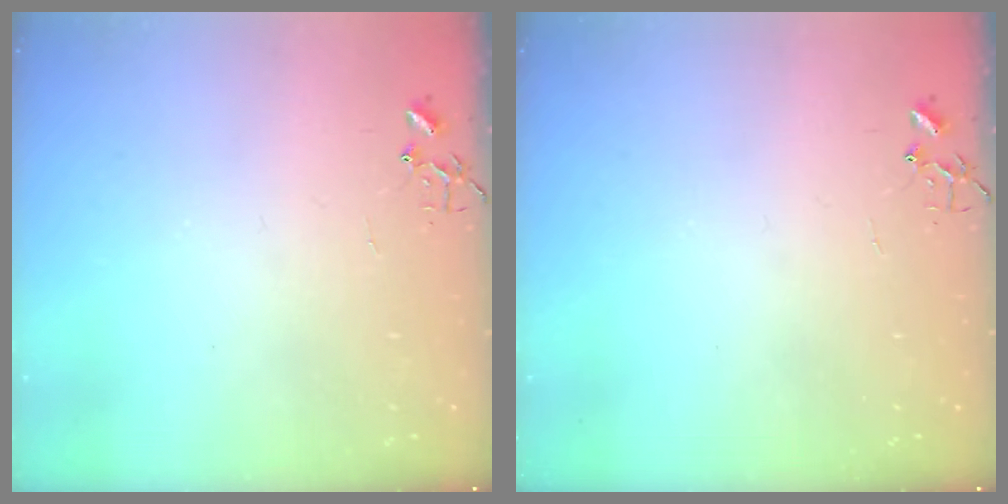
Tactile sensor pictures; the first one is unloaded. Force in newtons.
{"total": 0.0}